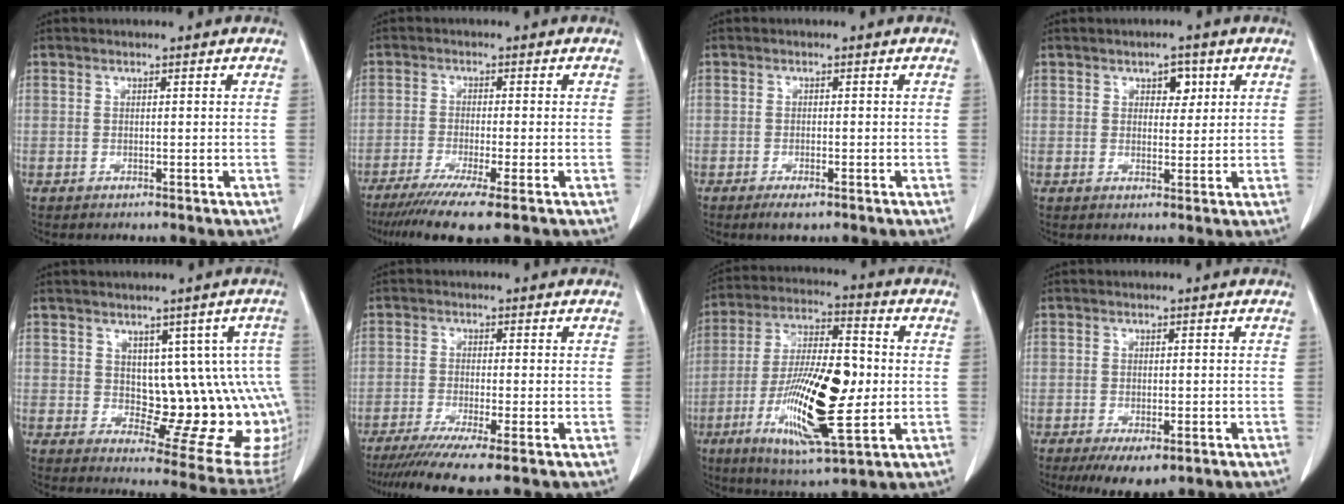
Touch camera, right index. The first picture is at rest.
{"total": 9.4, "force": [-6.3, 0.0, 7.0], "torque": [-0.116, -0.025, -0.100]}
{"total": 2.3, "force": [-1.5, 0.7, 1.7], "torque": [-0.031, -0.002, -0.020]}
{"total": 2.9, "force": [1.3, 1.7, 1.9], "torque": [-0.021, 0.003, 0.017]}
{"total": 13.7, "force": [1.2, 6.4, 12.1], "torque": [-0.114, 0.010, 0.029]}
{"total": 8.8, "force": [-6.5, -0.4, 6.0], "torque": [-0.094, -0.022, -0.104]}
{"total": 18.8, "force": [-3.2, 4.4, 18.0], "torque": [-0.345, -0.005, -0.053]}
{"total": 6.2, "force": [-3.9, 2.4, 4.3], "torque": [-0.061, -0.010, -0.056]}